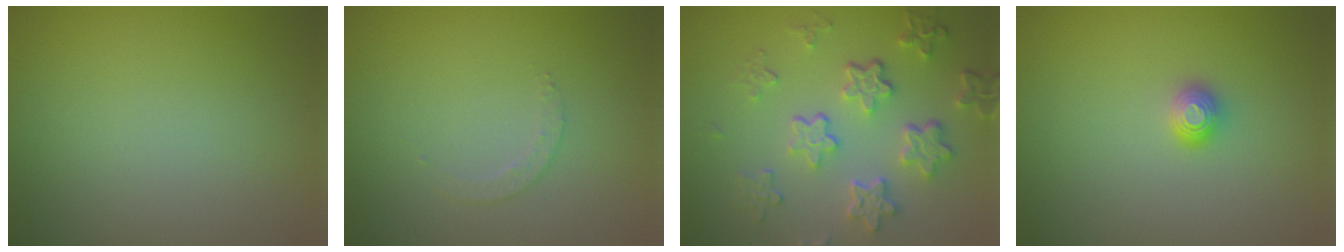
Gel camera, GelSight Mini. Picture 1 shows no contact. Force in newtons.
{"total": 1.2, "press": 1.2, "slide": 0.3}
{"total": 5.7, "press": 4.3, "slide": 3.7}
{"total": 1.2, "press": 1.1, "slide": 0.2}